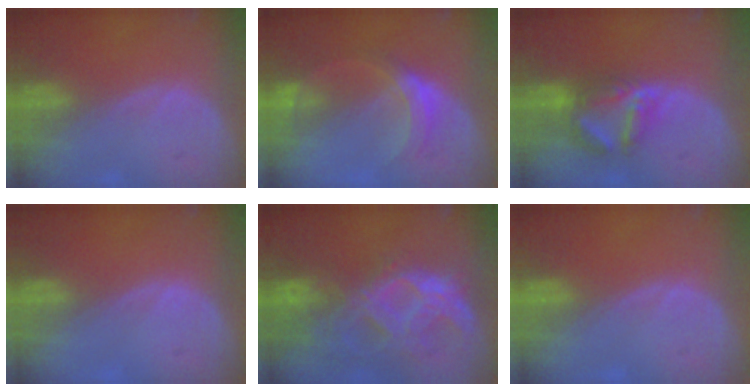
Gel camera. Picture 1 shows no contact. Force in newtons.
{"total": 5.3, "press": 4.9, "slide": 1.9}
{"total": 6.5, "press": 6.4, "slide": 1.2}
{"total": 0.0}
{"total": 11.0, "press": 9.3, "slide": 5.7}
{"total": 0.0}